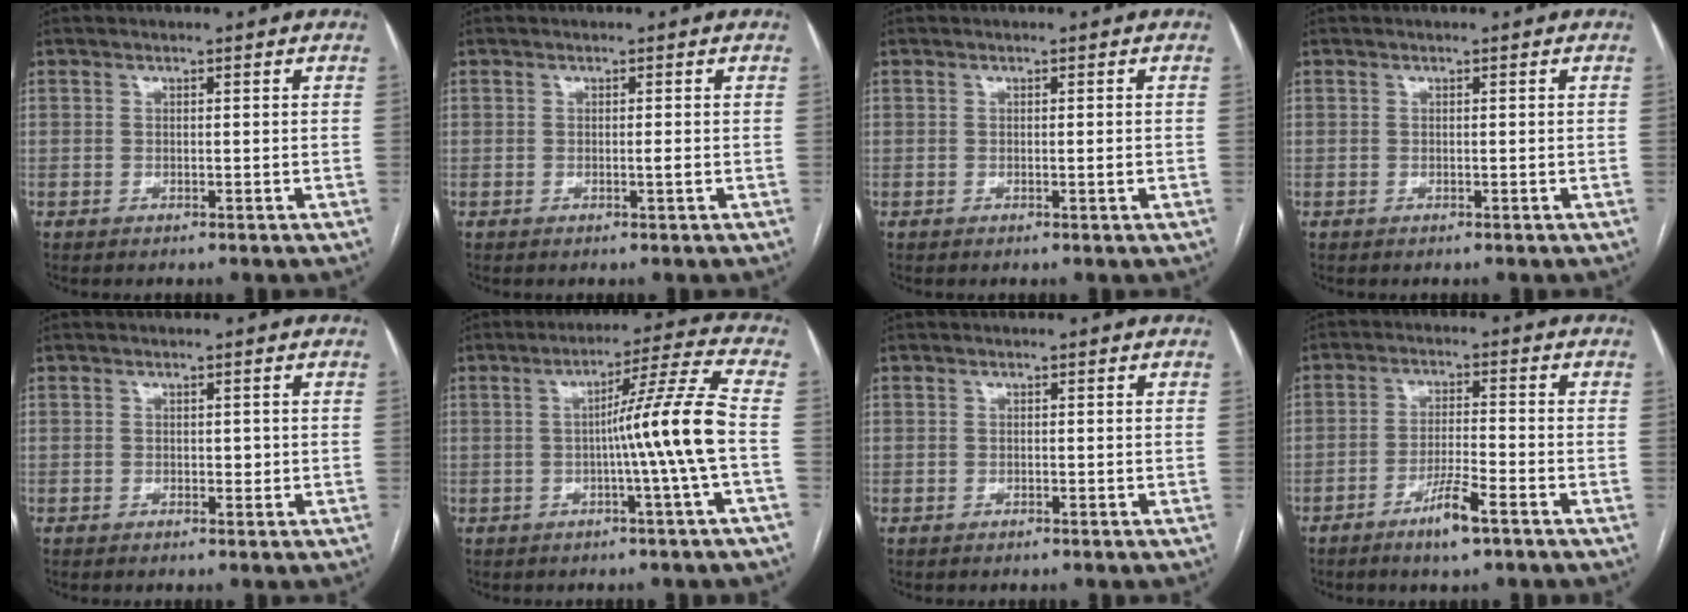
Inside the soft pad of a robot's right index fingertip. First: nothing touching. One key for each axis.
{"total": 0.8, "fx": -0.2, "fy": -0.1, "fz": 0.7, "tx": -0.012, "ty": 0.000, "tz": -0.002}
{"total": 0.9, "fx": -0.2, "fy": 0.0, "fz": 0.9, "tx": -0.015, "ty": -0.001, "tz": 0.001}
{"total": 0.0}
{"total": 0.9, "fx": 0.0, "fy": 0.6, "fz": 0.7, "tx": -0.006, "ty": 0.000, "tz": 0.000}
{"total": 9.9, "fx": -1.6, "fy": -2.5, "fz": 9.5, "tx": -0.146, "ty": 0.008, "tz": -0.024}
{"total": 0.0}
{"total": 5.8, "fx": -3.7, "fy": 0.3, "fz": 4.5, "tx": -0.087, "ty": -0.006, "tz": -0.067}